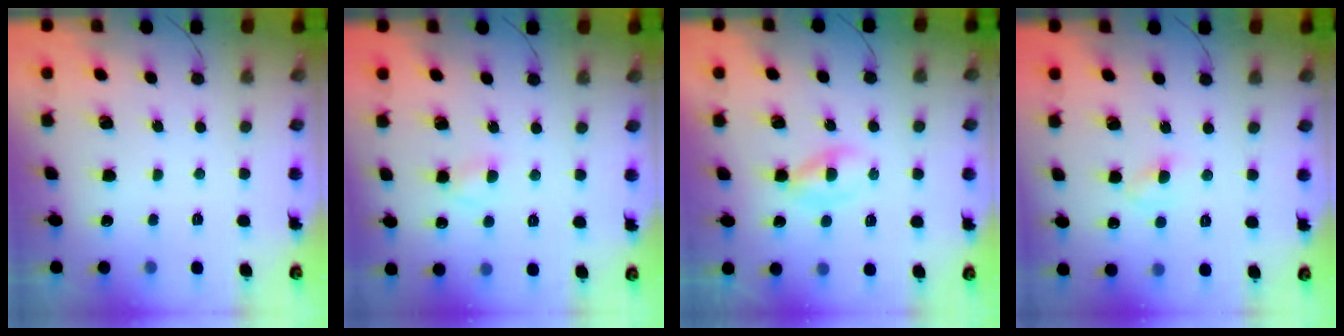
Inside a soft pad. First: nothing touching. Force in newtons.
{"total": 2.6, "press": 2.3, "slide": 1.0}
{"total": 2.1, "press": 1.7, "slide": 1.2}
{"total": 3.7, "press": 3.5, "slide": 1.3}